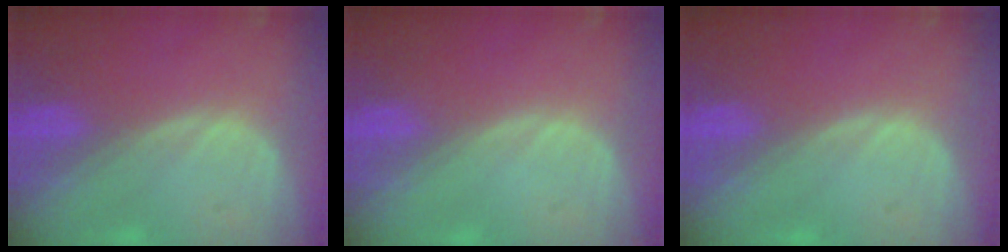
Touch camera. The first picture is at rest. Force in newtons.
{"total": 0.0}
{"total": 0.0}